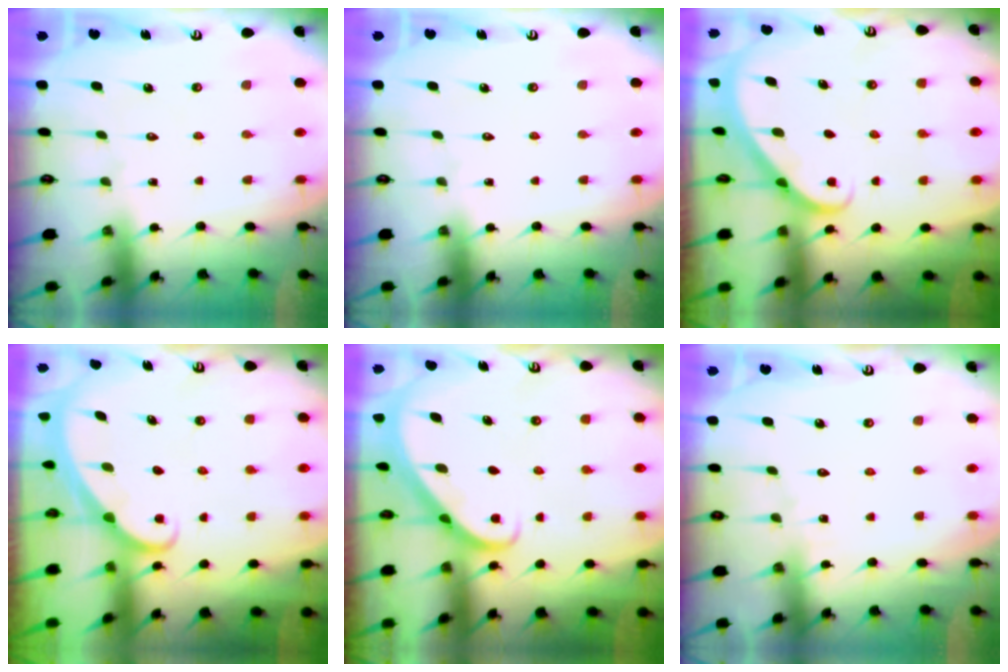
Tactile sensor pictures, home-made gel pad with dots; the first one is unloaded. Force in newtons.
{"total": 0.0}
{"total": 1.9, "press": 1.9, "slide": 0.1}
{"total": 1.6, "press": 1.6, "slide": 0.1}
{"total": 2.8, "press": 2.8, "slide": 0.2}
{"total": 3.0, "press": 2.9, "slide": 0.3}